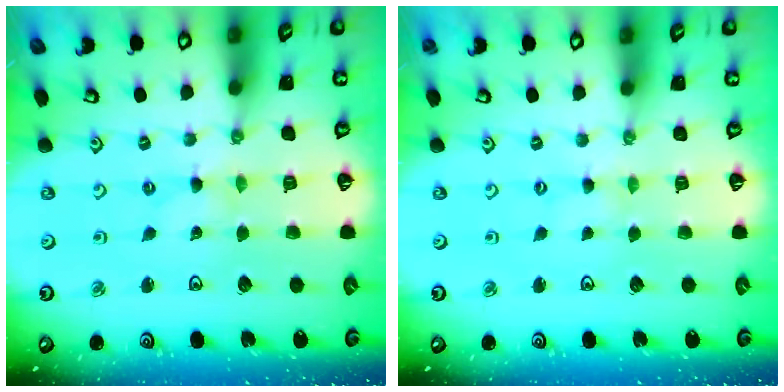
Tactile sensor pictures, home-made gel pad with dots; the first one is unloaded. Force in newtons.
{"total": 0.0}